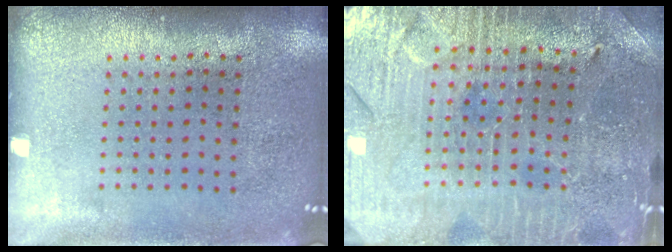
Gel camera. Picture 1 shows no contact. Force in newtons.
{"total": 3.4, "press": 3.3, "slide": 0.6}